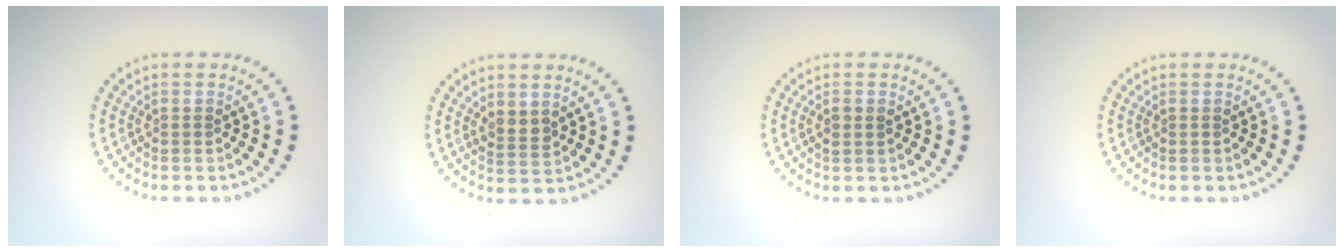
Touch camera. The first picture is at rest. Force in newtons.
{"total": 1.7, "press": 1.5, "slide": 0.9}
{"total": 1.0, "press": 1.0, "slide": 0.1}
{"total": 0.0}